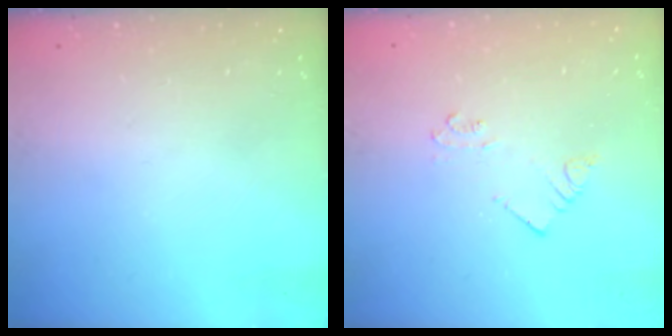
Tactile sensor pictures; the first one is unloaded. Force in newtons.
{"total": 2.5, "press": 2.5, "slide": 0.2}